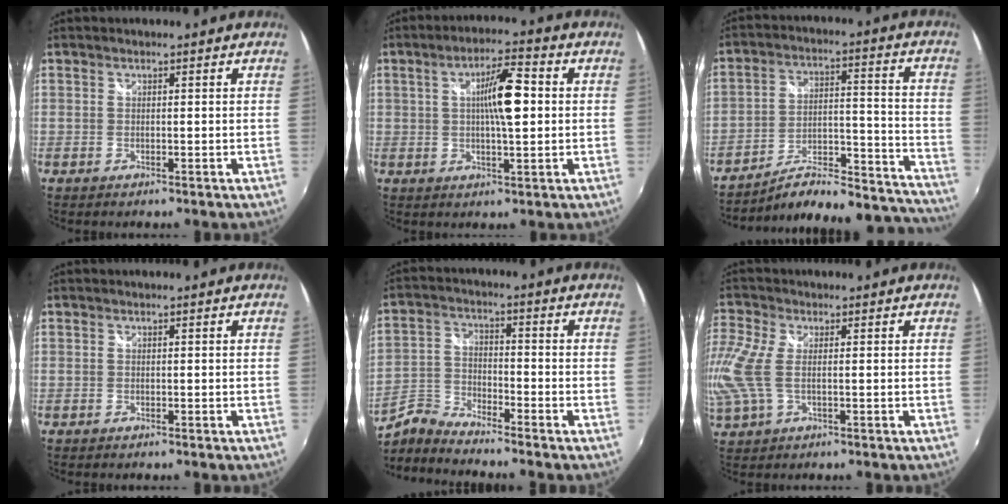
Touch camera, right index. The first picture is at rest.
{"total": 7.7, "force": [1.4, 0.2, 7.6], "torque": [-0.117, 0.001, 0.025]}
{"total": 22.7, "force": [-21.5, 3.6, 6.4], "torque": [-0.080, 0.025, -0.275]}
{"total": 0.0}
{"total": 5.9, "force": [-5.8, -0.6, 1.1], "torque": [-0.024, -0.002, -0.126]}
{"total": 7.9, "force": [-0.1, 3.6, 7.1], "torque": [-0.172, 0.004, 0.001]}